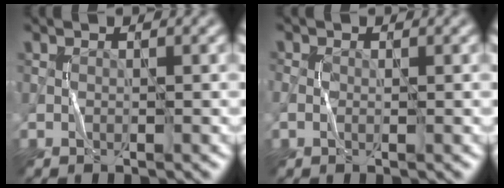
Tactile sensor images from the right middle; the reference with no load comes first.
{"total": 0.9, "force": [-0.1, 0.6, 0.7], "torque": [-0.016, 0.001, -0.004]}